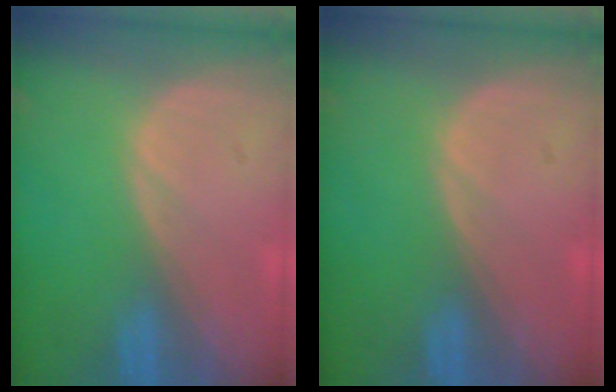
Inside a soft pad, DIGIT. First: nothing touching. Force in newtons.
{"total": 0.0}